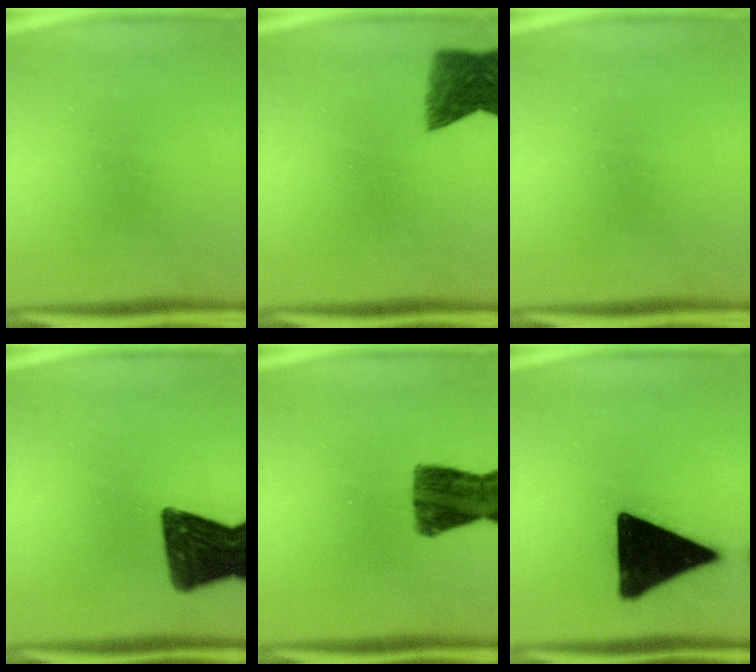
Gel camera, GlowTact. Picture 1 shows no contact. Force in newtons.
{"total": 6.5}
{"total": 0.0}
{"total": 15.2}
{"total": 10.3}
{"total": 19.6}